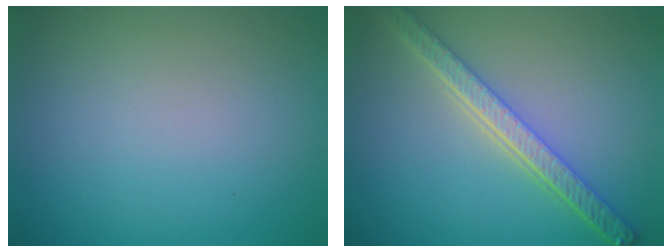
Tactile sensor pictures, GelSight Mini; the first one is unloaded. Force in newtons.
{"total": 5.2, "press": 4.0, "slide": 3.3}